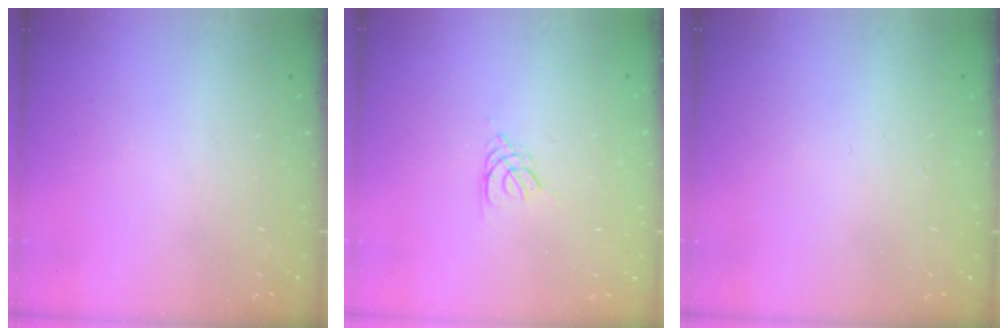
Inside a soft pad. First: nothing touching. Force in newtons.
{"total": 2.1, "press": 2.1, "slide": 0.4}
{"total": 0.8, "press": 0.8, "slide": 0.2}